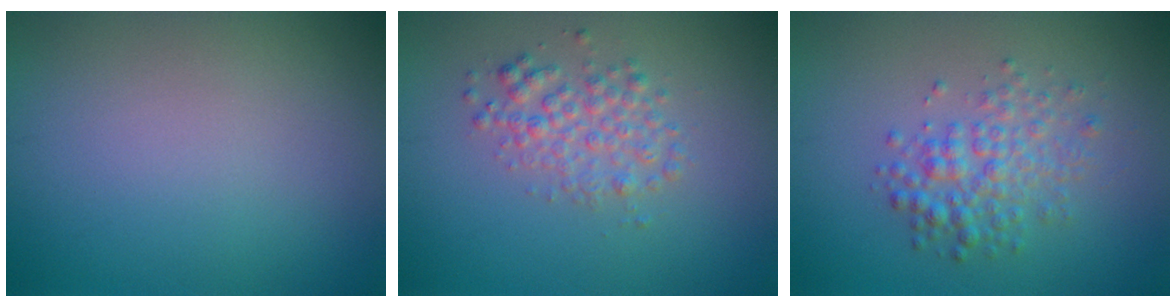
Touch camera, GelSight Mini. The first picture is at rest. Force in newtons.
{"total": 2.6, "press": 2.6, "slide": 0.0}
{"total": 3.2, "press": 3.2, "slide": 0.0}